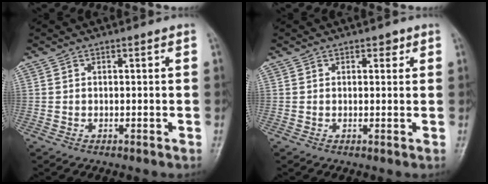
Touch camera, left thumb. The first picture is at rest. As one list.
[{"total": 1.6, "force": [0.9, 1.0, 0.7], "torque": [0.005, -0.003, 0.009]}]